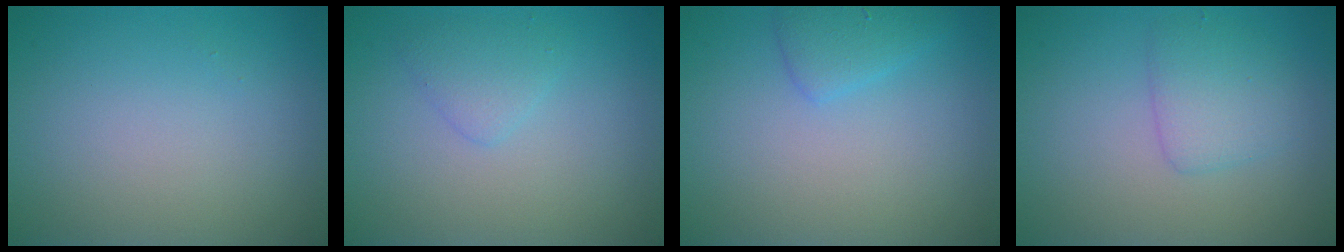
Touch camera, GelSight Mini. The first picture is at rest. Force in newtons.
{"total": 1.7, "press": 1.7, "slide": 0.2}
{"total": 1.9, "press": 1.9, "slide": 0.0}
{"total": 2.6, "press": 2.6, "slide": 0.0}